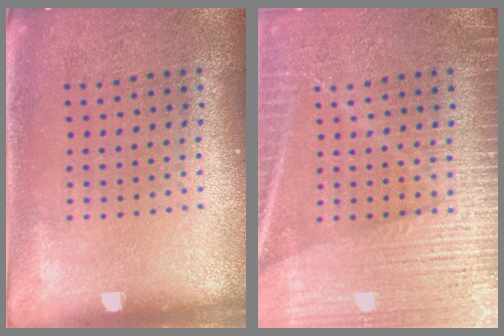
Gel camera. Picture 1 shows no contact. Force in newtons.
{"total": 5.9, "press": 5.9, "slide": 0.9}